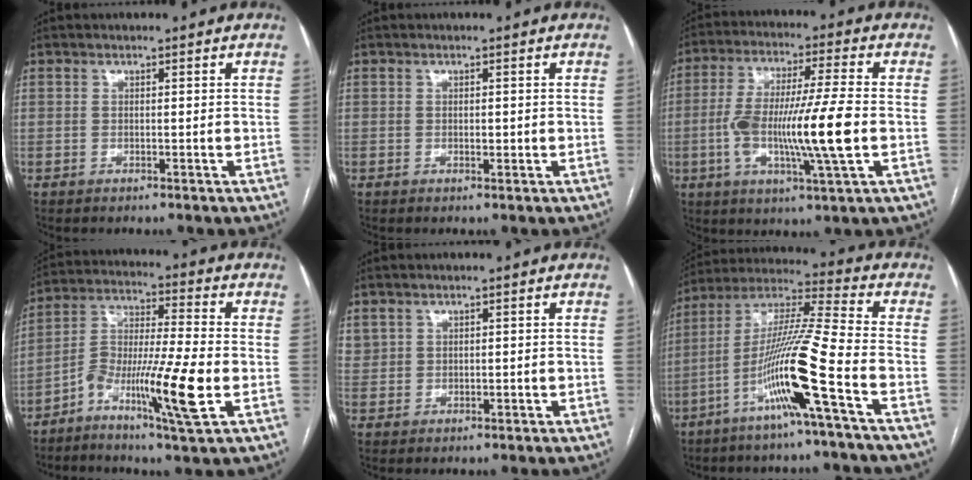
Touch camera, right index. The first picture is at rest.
{"total": 0.8, "force": [0.0, 0.4, 0.7], "torque": [-0.013, 0.001, 0.002]}
{"total": 14.7, "force": [-2.3, 0.7, 14.5], "torque": [-0.277, -0.002, -0.044]}
{"total": 12.9, "force": [-4.8, 0.5, 11.9], "torque": [-0.236, 0.000, -0.091]}
{"total": 1.9, "force": [0.9, 1.6, 0.6], "torque": [-0.020, 0.011, 0.028]}
{"total": 14.7, "force": [-6.1, -1.6, 13.3], "torque": [-0.260, -0.004, -0.118]}